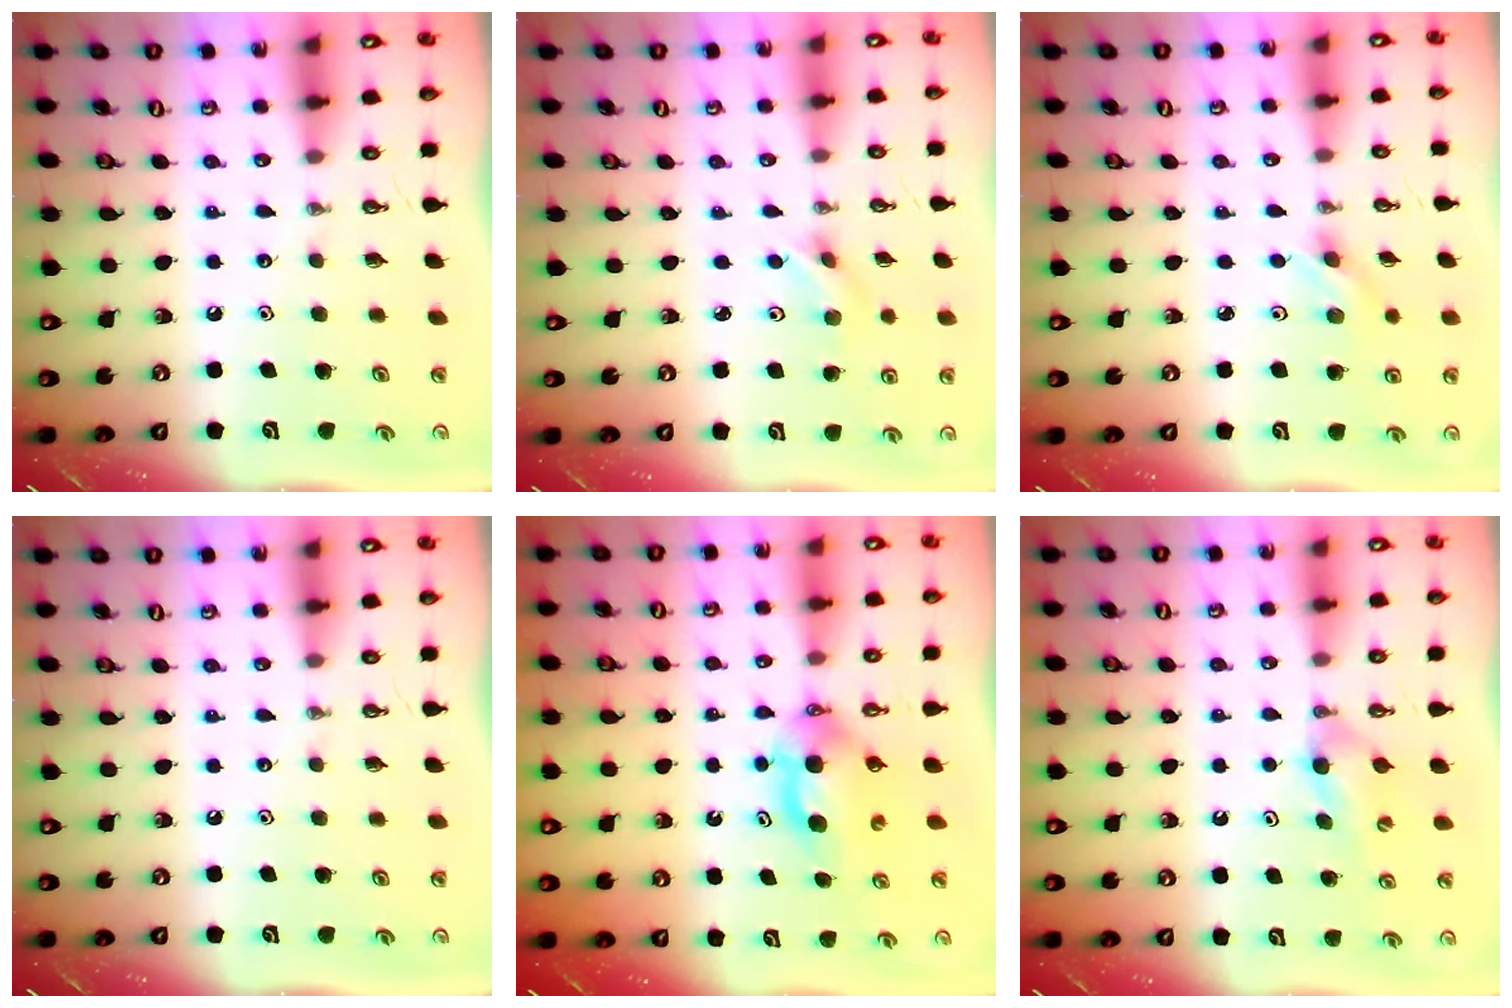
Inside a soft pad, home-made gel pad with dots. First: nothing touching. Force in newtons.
{"total": 2.6, "press": 2.4, "slide": 0.9}
{"total": 2.8, "press": 2.4, "slide": 1.4}
{"total": 0.0}
{"total": 6.7, "press": 5.7, "slide": 3.5}
{"total": 5.4, "press": 5.3, "slide": 1.2}